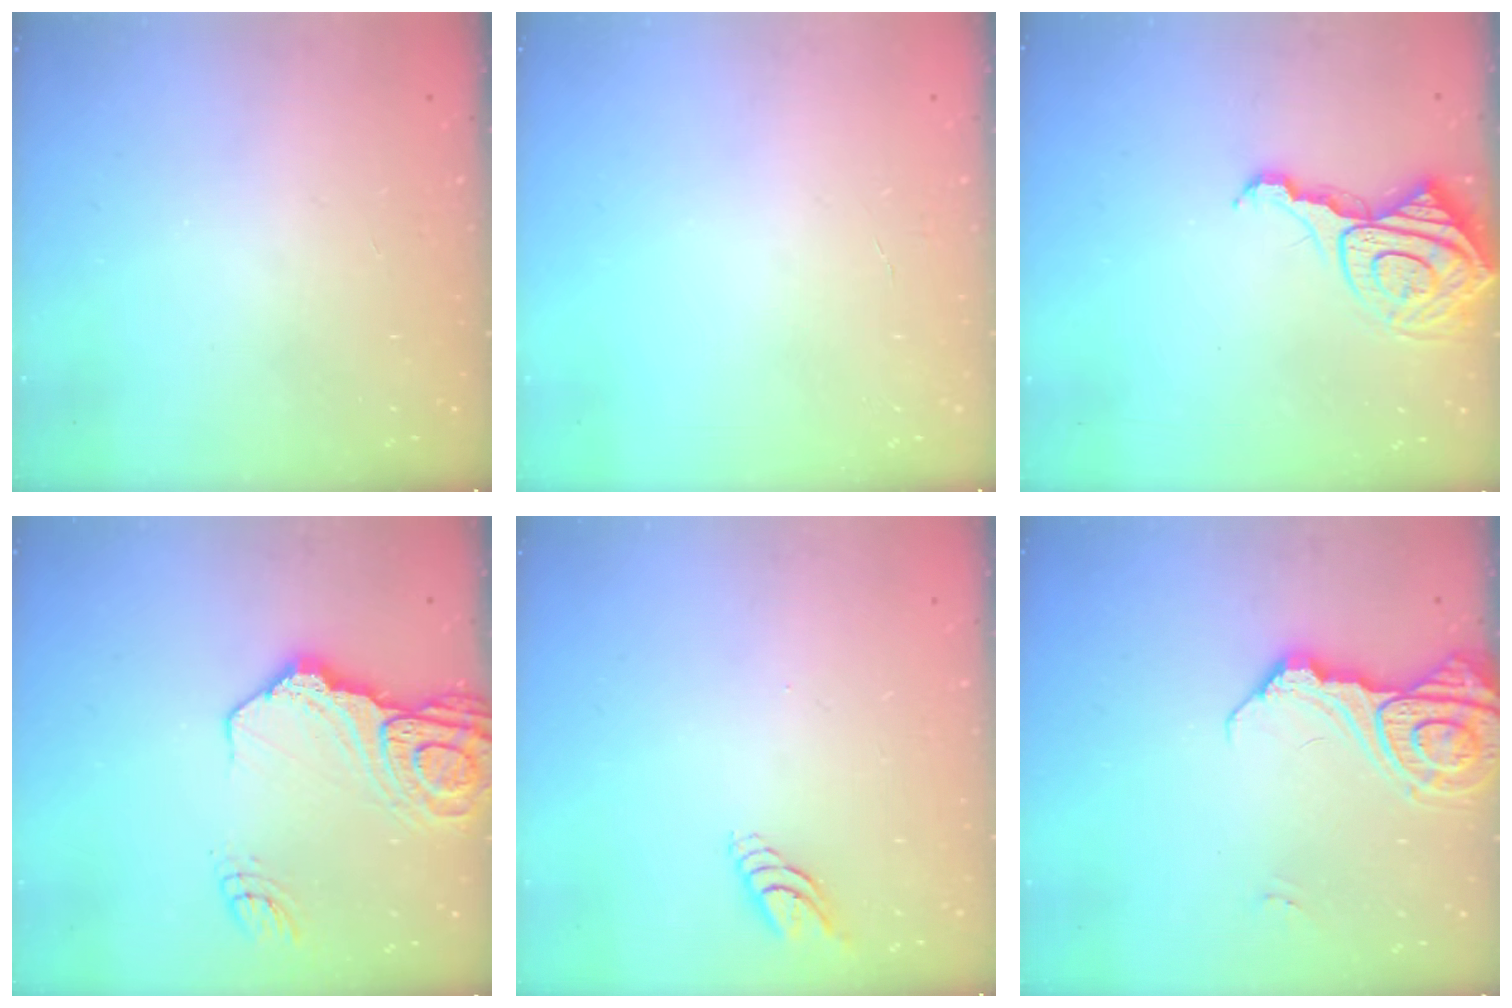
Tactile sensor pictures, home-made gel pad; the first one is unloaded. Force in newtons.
{"total": 3.5, "press": 3.5, "slide": 0.3}
{"total": 11.7, "press": 11.7, "slide": 1.2}
{"total": 18.1, "press": 17.9, "slide": 2.1}
{"total": 5.3, "press": 5.3, "slide": 0.1}
{"total": 13.1, "press": 13.0, "slide": 1.3}